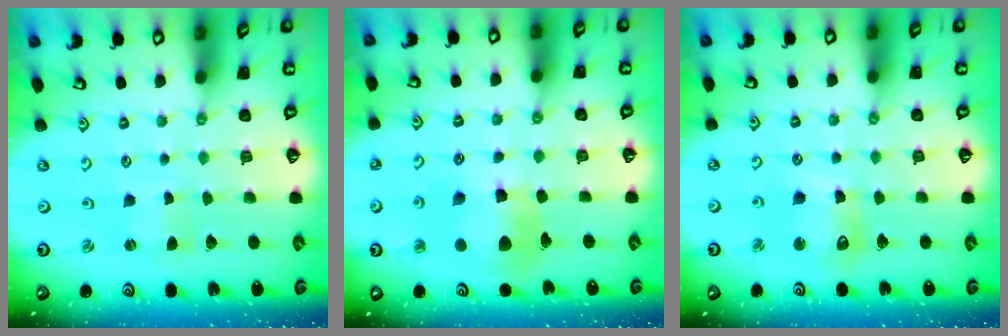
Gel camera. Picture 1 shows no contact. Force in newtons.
{"total": 11.6, "press": 11.5, "slide": 1.2}
{"total": 10.4, "press": 10.3, "slide": 1.4}